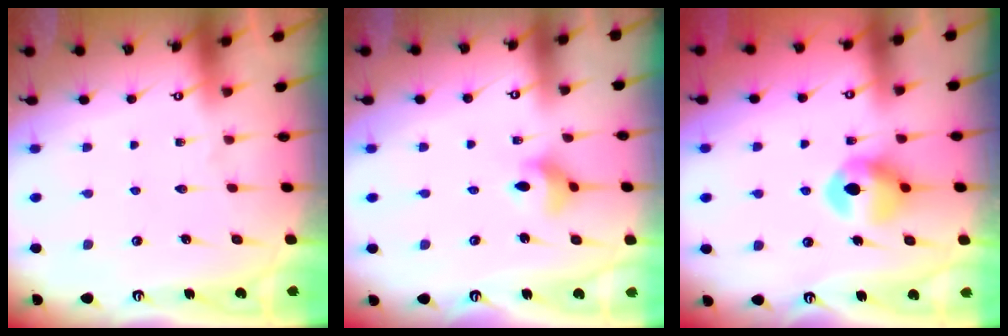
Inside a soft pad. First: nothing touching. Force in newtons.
{"total": 6.1, "press": 5.8, "slide": 1.7}
{"total": 9.5, "press": 9.5, "slide": 0.2}